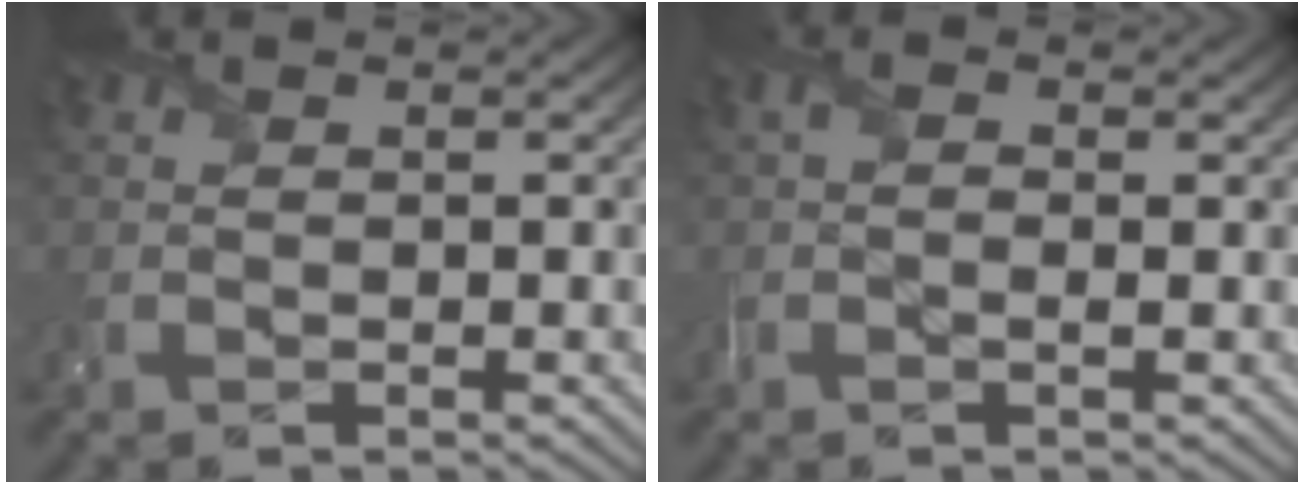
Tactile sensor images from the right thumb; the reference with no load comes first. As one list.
[{"total": 2.0, "force": [0.1, 0.8, 1.8], "torque": [-0.043, 0.002, -0.004]}]